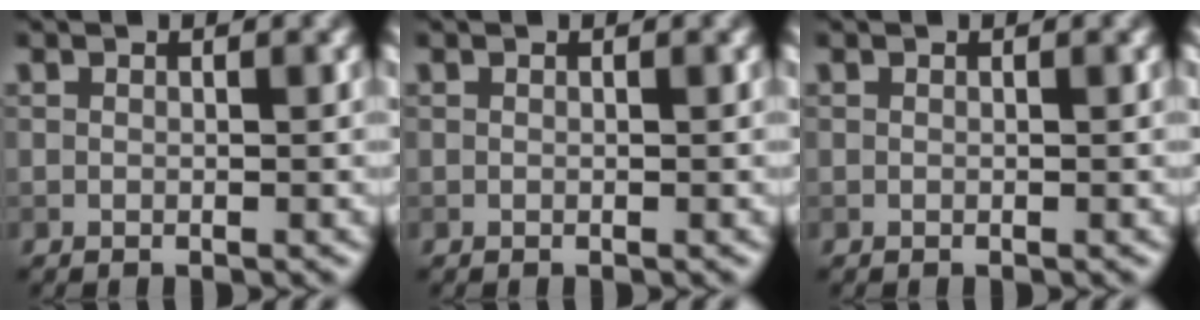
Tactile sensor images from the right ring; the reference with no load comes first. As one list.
[{"total": 0.0}, {"total": 0.0}]